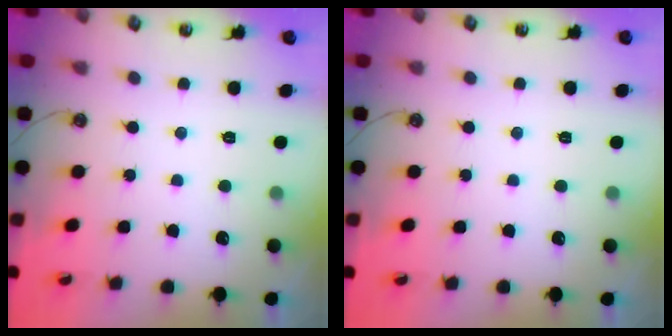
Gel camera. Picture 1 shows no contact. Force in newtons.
{"total": 0.9, "press": 0.9, "slide": 0.1}